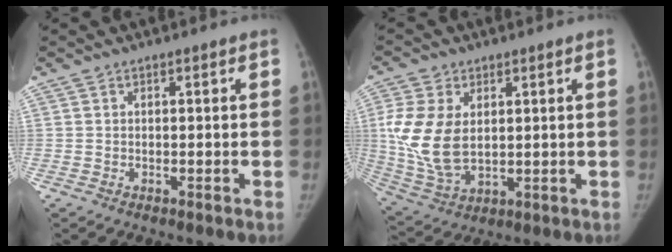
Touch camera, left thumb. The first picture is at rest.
{"total": 13.2, "force": [2.2, 8.3, 10.0], "torque": [-0.199, -0.012, 0.055]}